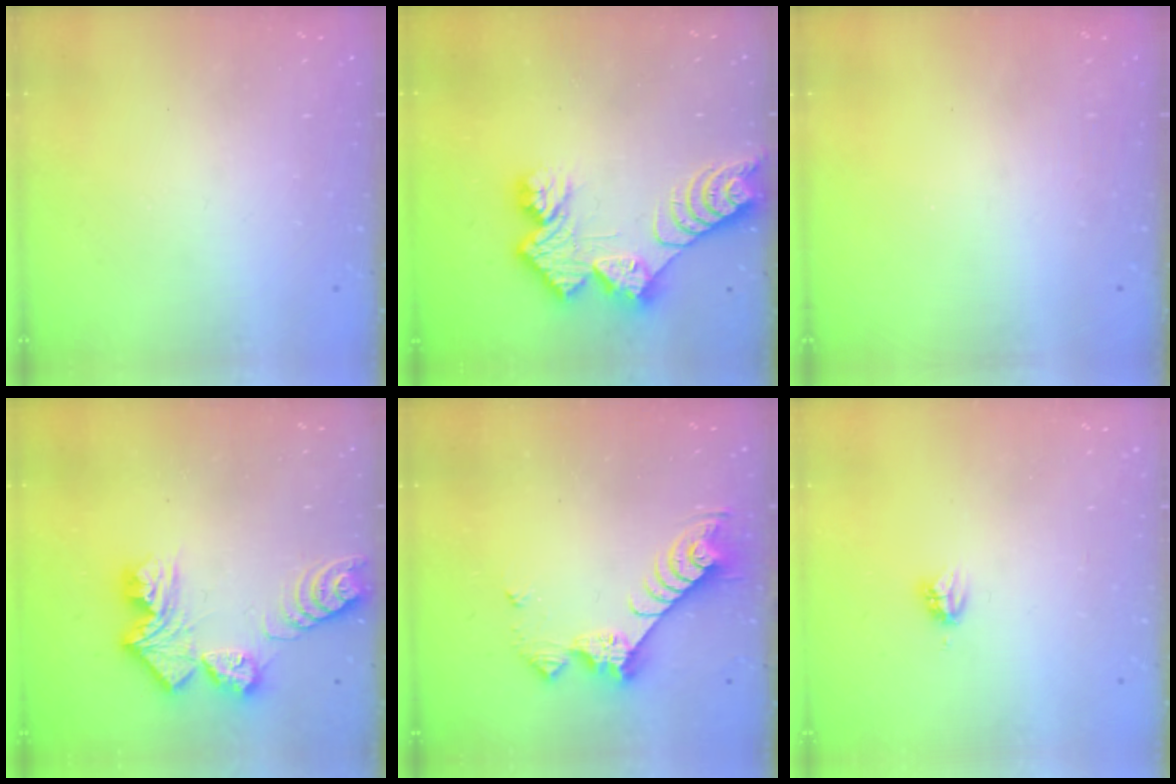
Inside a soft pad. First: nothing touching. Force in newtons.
{"total": 11.5, "press": 11.4, "slide": 1.0}
{"total": 0.0}
{"total": 14.4, "press": 14.3, "slide": 1.6}
{"total": 10.0, "press": 9.9, "slide": 0.5}
{"total": 3.2, "press": 3.2, "slide": 0.4}